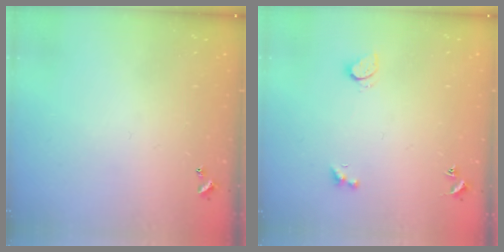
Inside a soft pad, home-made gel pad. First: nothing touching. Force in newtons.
{"total": 1.8, "press": 1.7, "slide": 0.6}